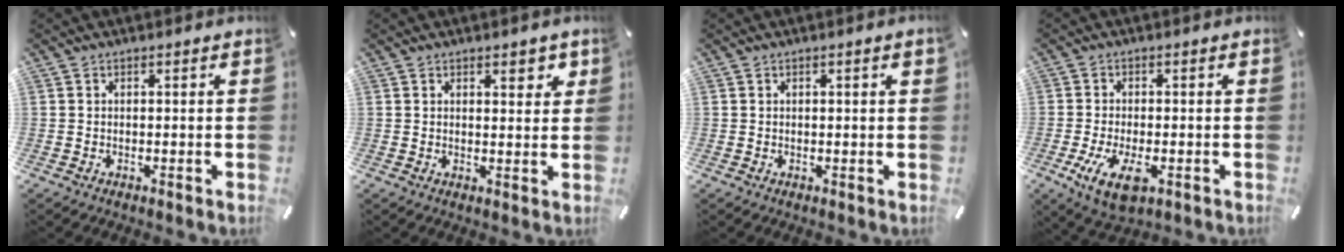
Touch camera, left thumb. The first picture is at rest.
{"total": 3.4, "force": [2.2, 1.7, 1.9], "torque": [-0.018, -0.006, 0.034]}
{"total": 1.4, "force": [0.4, 0.1, 1.3], "torque": [-0.024, -0.001, 0.006]}
{"total": 8.1, "force": [-2.9, 3.6, 6.6], "torque": [-0.133, -0.010, -0.049]}